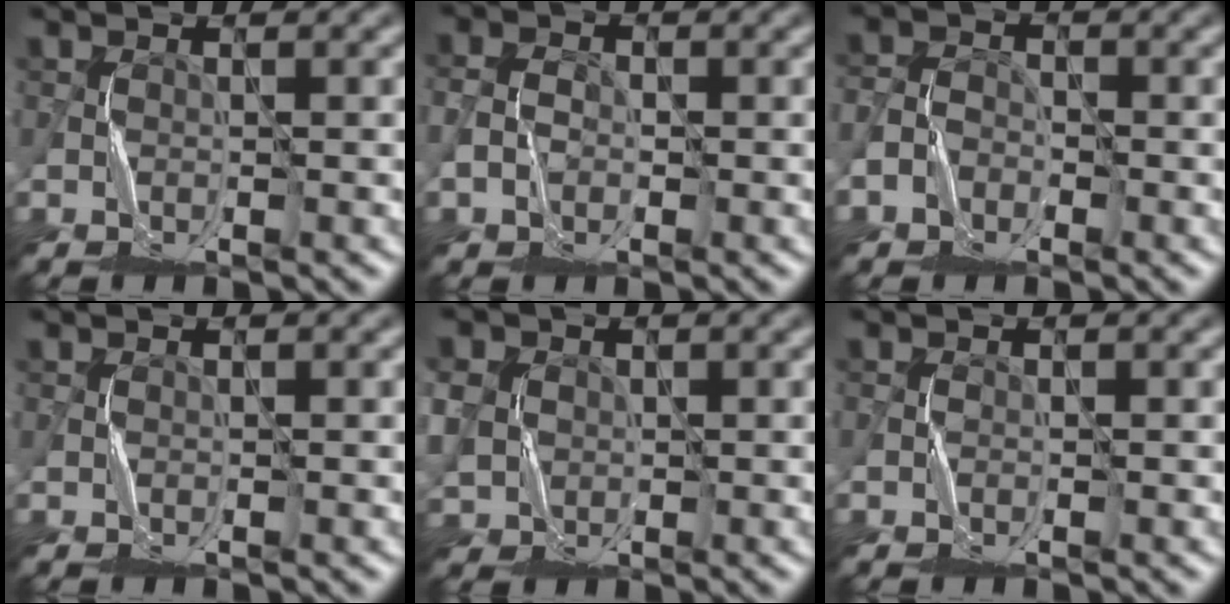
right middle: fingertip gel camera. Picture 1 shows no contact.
{"total": 2.3, "force": [-0.7, 1.8, 1.3], "torque": [-0.025, 0.002, -0.020]}
{"total": 2.3, "force": [-1.3, 1.7, 0.8], "torque": [-0.012, 0.006, -0.032]}
{"total": 0.0}
{"total": 4.8, "force": [0.1, 4.2, 2.3], "torque": [-0.077, 0.007, 0.000]}
{"total": 0.0}